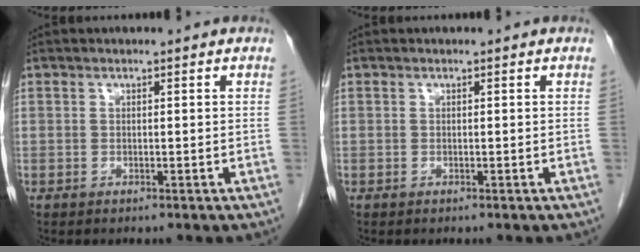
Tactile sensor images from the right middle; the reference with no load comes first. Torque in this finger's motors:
{"motor_torque": [0.01, -0.21, 0.03, 0.00]}